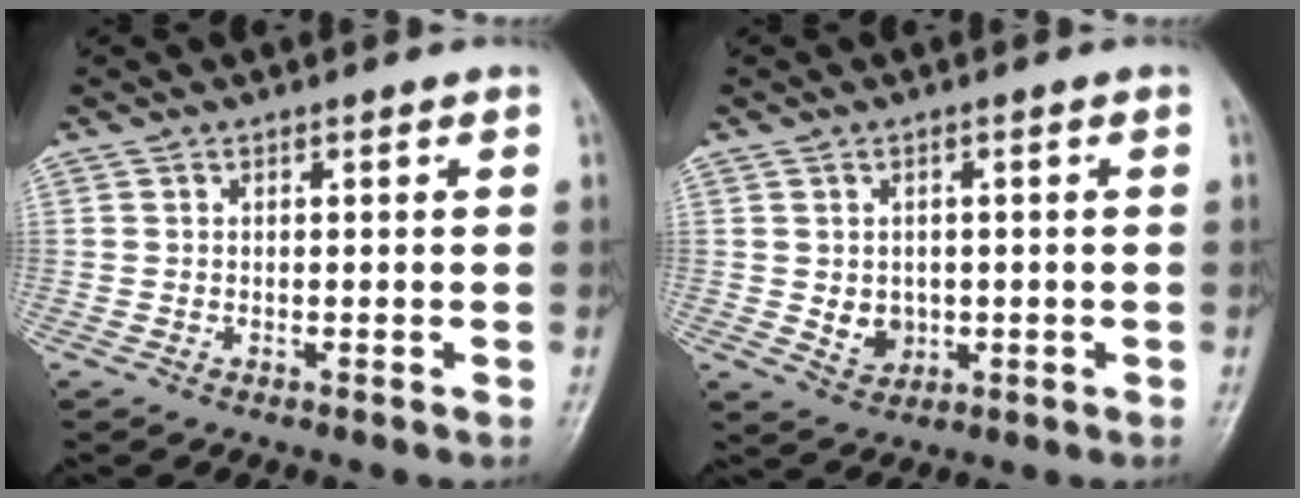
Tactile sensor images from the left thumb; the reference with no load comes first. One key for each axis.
{"total": 4.0, "fx": -0.4, "fy": 3.5, "fz": 2.0, "tx": -0.014, "ty": 0.000, "tz": 0.004}